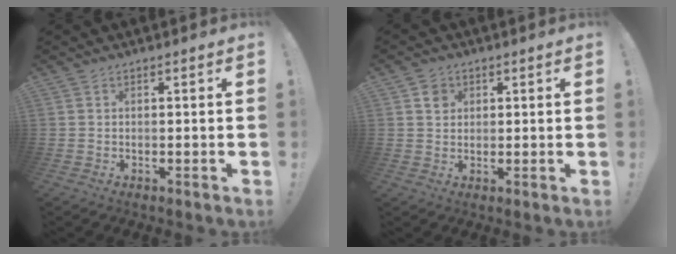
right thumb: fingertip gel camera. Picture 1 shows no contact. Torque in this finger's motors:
{"motor_torque": [0.00, 0.11, 0.14, 0.33, 0.04]}